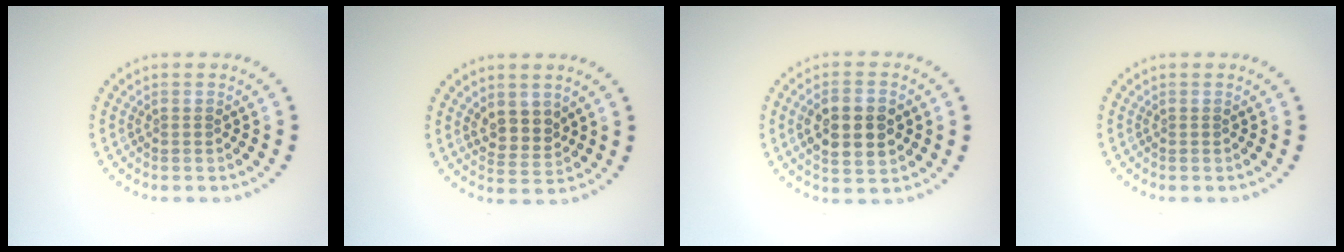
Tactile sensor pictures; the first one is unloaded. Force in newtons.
{"total": 2.7, "press": 2.3, "slide": 1.3}
{"total": 4.7, "press": 4.7, "slide": 0.4}
{"total": 0.0}